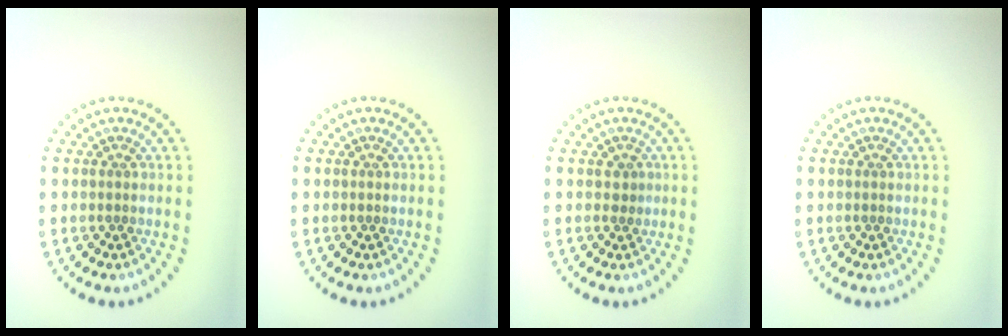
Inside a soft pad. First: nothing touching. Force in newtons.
{"total": 0.0}
{"total": 0.8, "press": 0.7, "slide": 0.4}
{"total": 0.0}